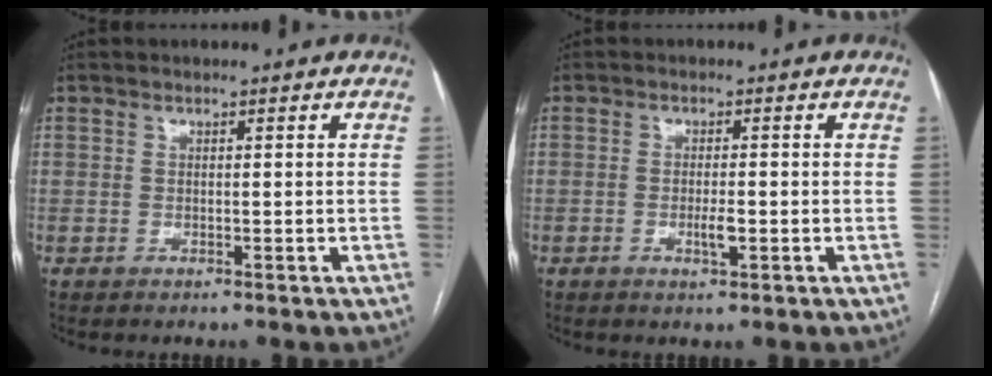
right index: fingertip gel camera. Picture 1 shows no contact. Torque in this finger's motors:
{"motor_torque": [0.69, 0.12, 0.11, 0.04]}